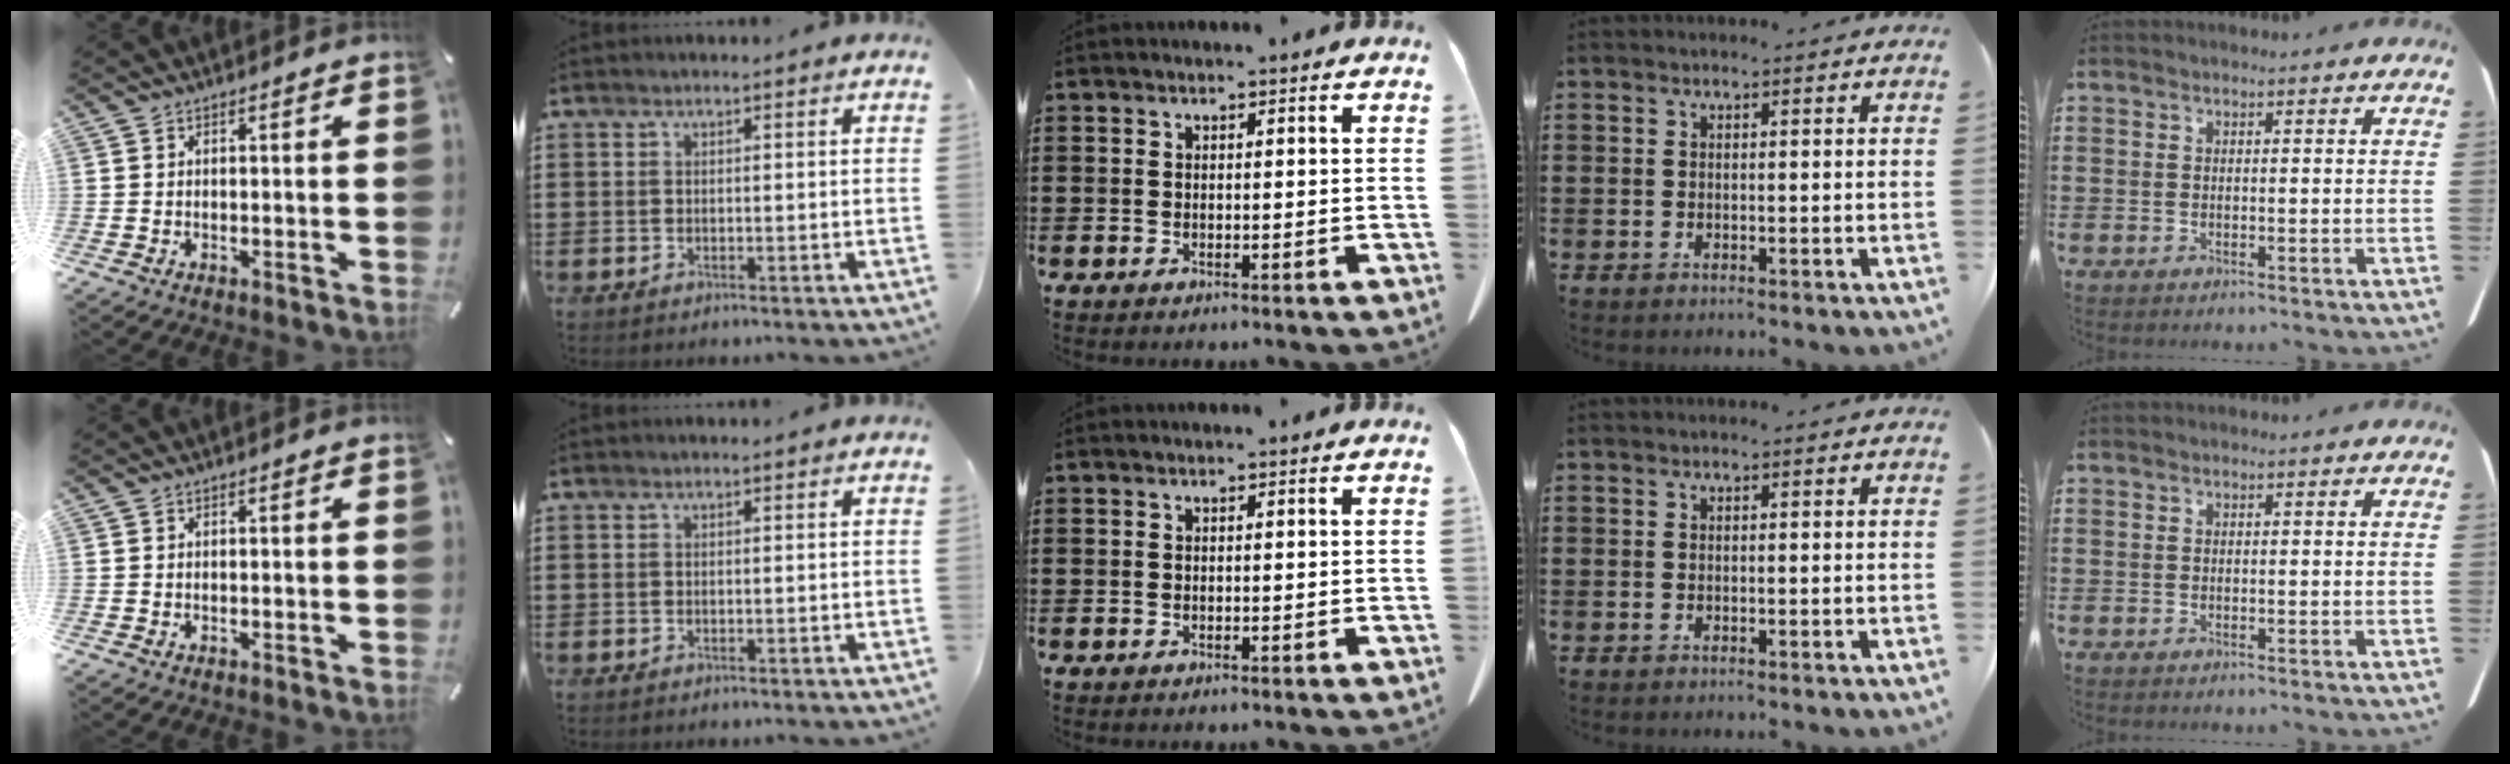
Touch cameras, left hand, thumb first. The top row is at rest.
{}